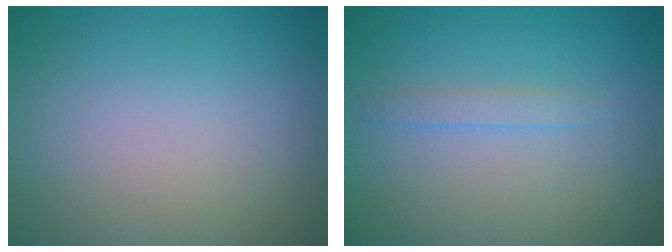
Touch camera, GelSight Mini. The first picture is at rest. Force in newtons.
{"total": 1.1, "press": 1.1, "slide": 0.0}